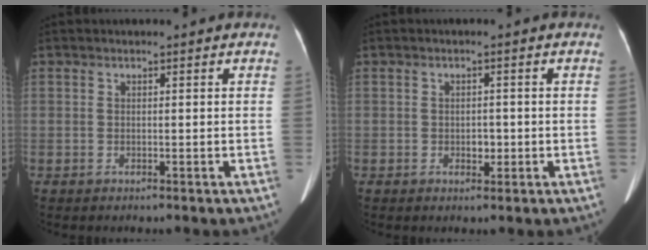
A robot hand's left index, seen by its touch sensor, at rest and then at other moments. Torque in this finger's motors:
{"motor_torque": [-0.01, 0.01, 0.00, 0.00]}